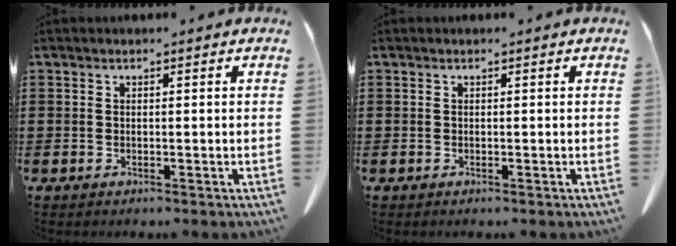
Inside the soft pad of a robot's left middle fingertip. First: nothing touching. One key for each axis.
{"total": 0.0}